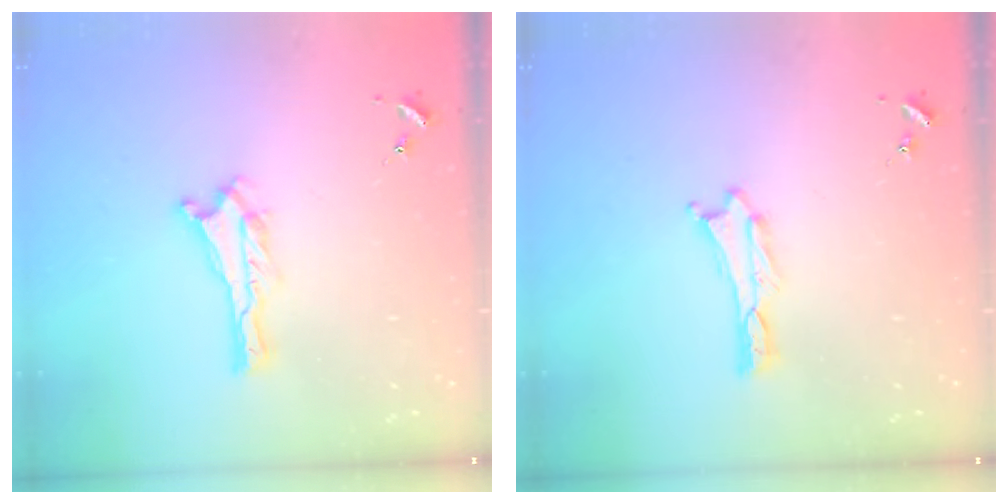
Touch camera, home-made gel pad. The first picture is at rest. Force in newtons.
{"total": 0.0}